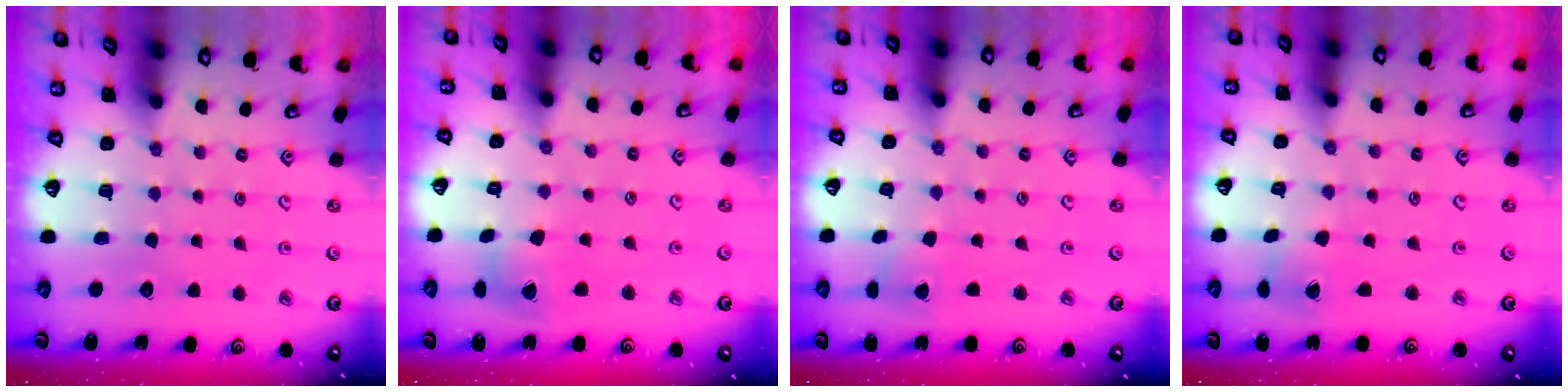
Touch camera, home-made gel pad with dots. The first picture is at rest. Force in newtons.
{"total": 8.5, "press": 8.4, "slide": 1.1}
{"total": 3.0, "press": 2.9, "slide": 0.4}
{"total": 2.9, "press": 2.8, "slide": 0.4}